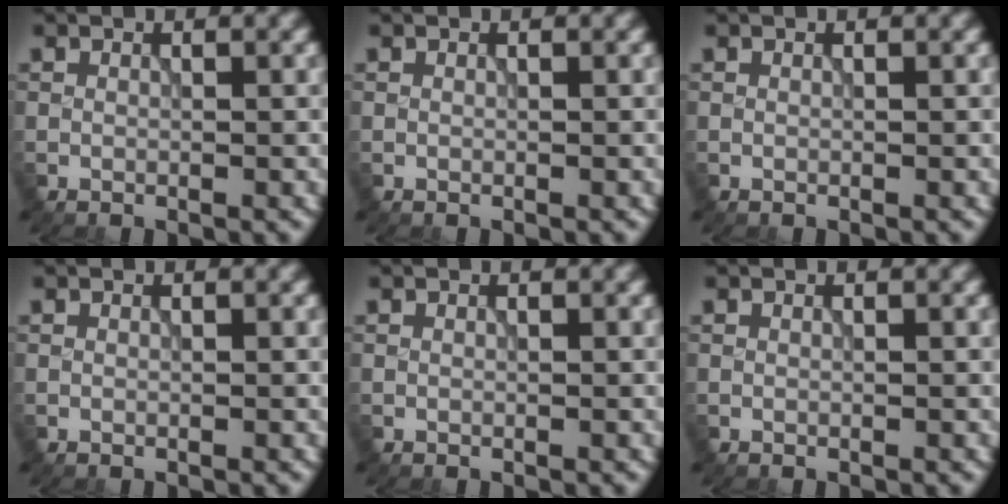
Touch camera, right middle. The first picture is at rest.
{"total": 0.0}
{"total": 0.0}
{"total": 0.0}
{"total": 0.0}
{"total": 0.0}